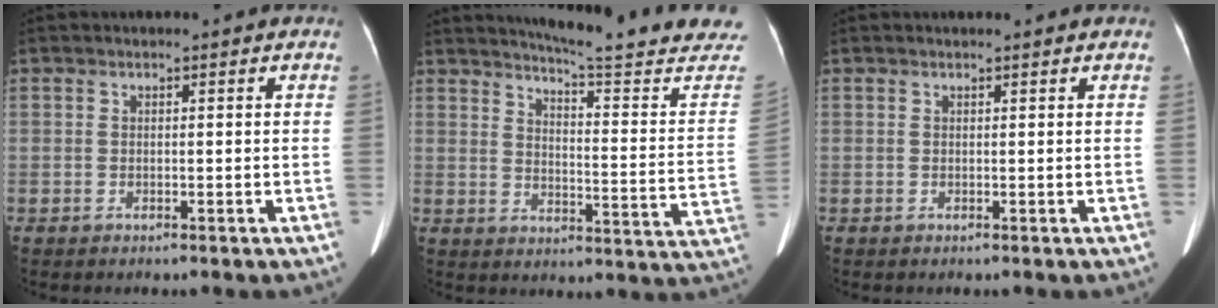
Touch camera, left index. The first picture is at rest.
{"total": 21.2, "force": [19.6, 0.0, 8.0], "torque": [-0.110, -0.098, 0.229]}
{"total": 1.5, "force": [1.4, 0.0, 0.5], "torque": [-0.008, 0.014, 0.017]}